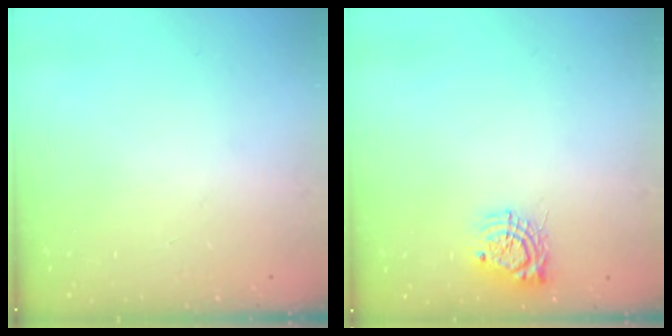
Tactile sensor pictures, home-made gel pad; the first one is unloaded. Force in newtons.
{"total": 8.7, "press": 8.7, "slide": 0.5}